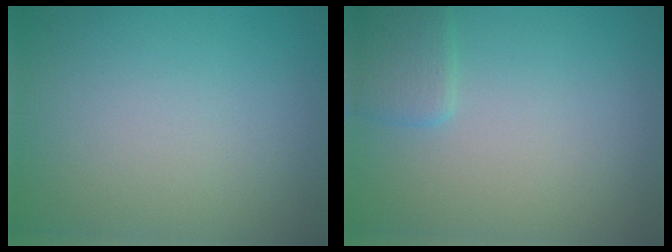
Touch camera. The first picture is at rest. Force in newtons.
{"total": 1.8, "press": 1.8, "slide": 0.1}